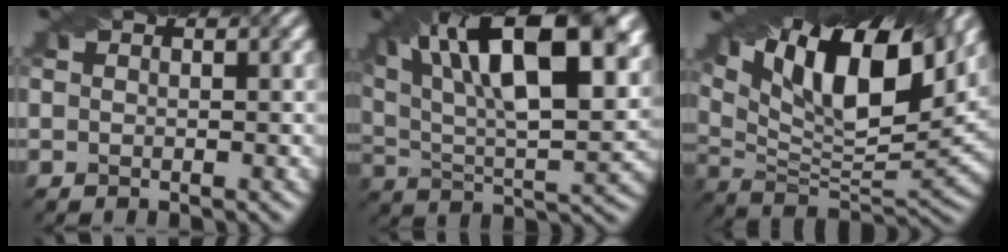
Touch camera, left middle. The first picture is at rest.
{"total": 16.6, "force": [7.8, 6.3, 13.2], "torque": [-0.206, 0.021, 0.125]}
{"total": 13.8, "force": [7.4, 5.1, 10.5], "torque": [-0.181, 0.019, 0.132]}